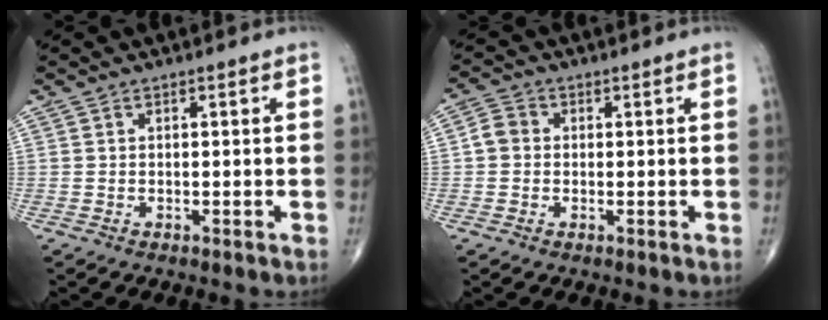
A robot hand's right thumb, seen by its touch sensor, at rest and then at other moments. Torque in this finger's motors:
{"motor_torque": [-0.34, 0.26, 0.18, -0.01, -0.04]}